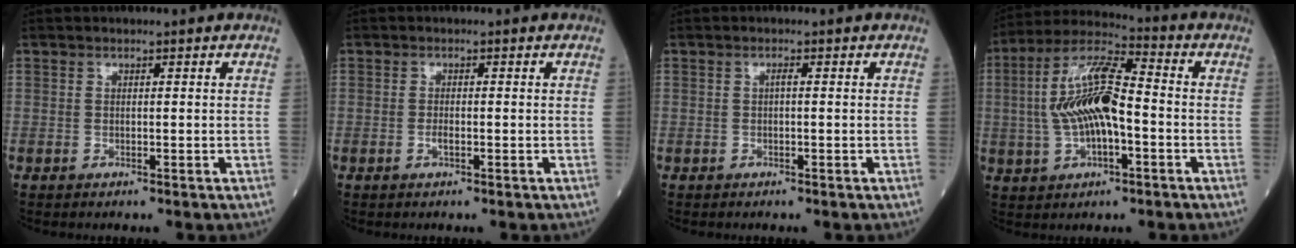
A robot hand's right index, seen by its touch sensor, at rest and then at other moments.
{"total": 1.0, "force": [-0.4, 0.2, 0.9], "torque": [-0.019, 0.000, -0.008]}
{"total": 0.7, "force": [0.0, 0.0, 0.7], "torque": [-0.013, 0.001, 0.000]}
{"total": 12.6, "force": [-0.8, 4.1, 12.0], "torque": [-0.250, 0.019, -0.015]}